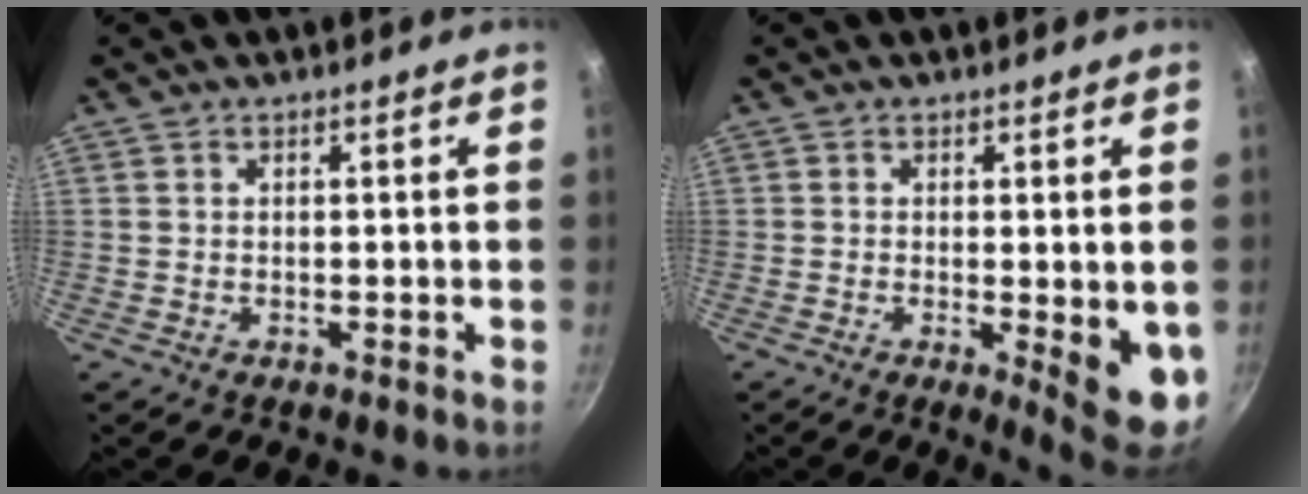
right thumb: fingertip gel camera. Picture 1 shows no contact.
{"total": 8.6, "force": [-1.3, 2.3, 8.2], "torque": [-0.094, -0.012, -0.009]}